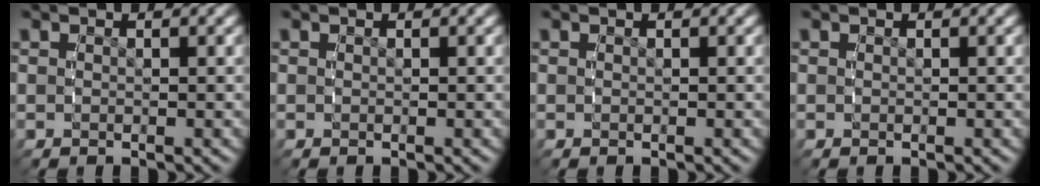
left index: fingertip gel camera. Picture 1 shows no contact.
{"total": 0.0}
{"total": 0.0}
{"total": 0.0}